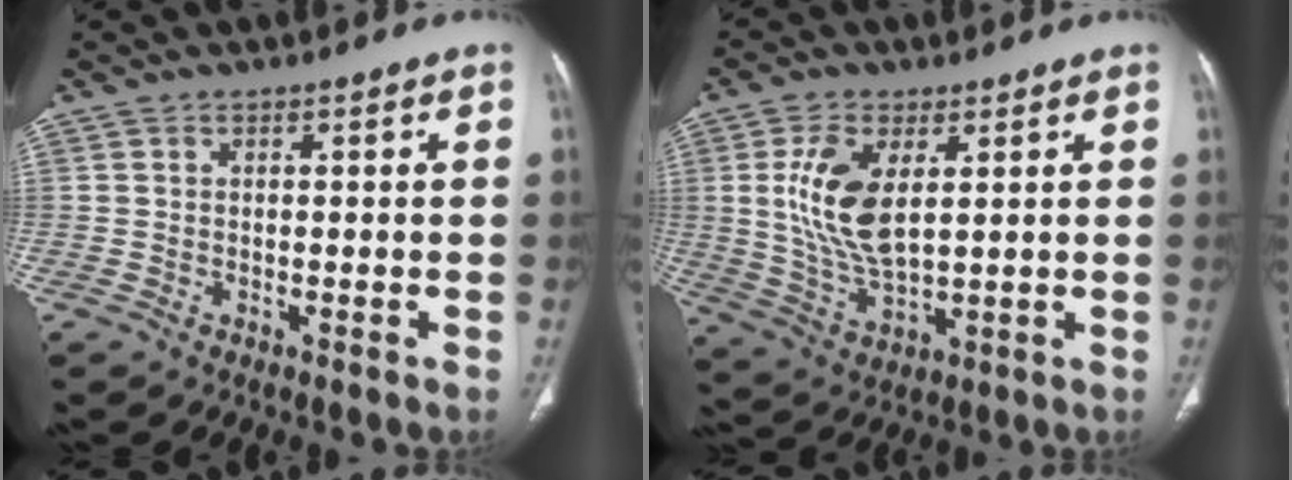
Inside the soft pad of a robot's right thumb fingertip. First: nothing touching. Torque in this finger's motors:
{"motor_torque": [-0.67, 1.16, 1.22, 0.39, 0.13]}